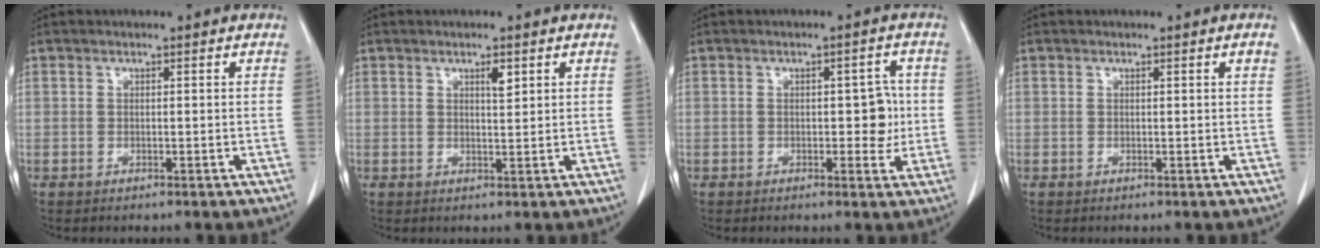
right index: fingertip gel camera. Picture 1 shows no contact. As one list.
[{"total": 2.0, "force": [1.1, 0.4, 1.6], "torque": [-0.026, -0.003, 0.017]}, {"total": 4.3, "force": [-0.1, 2.1, 3.8], "torque": [-0.042, 0.011, 0.001]}, {"total": 0.6, "force": [0.3, -0.1, 0.5], "torque": [-0.008, -0.001, 0.004]}]